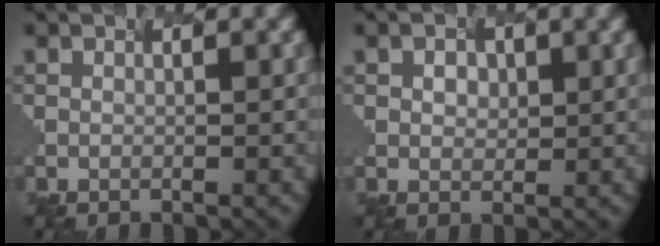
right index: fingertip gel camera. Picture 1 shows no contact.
{"total": 0.8, "force": [-0.2, 0.7, 0.1], "torque": [-0.005, -0.002, 0.006]}